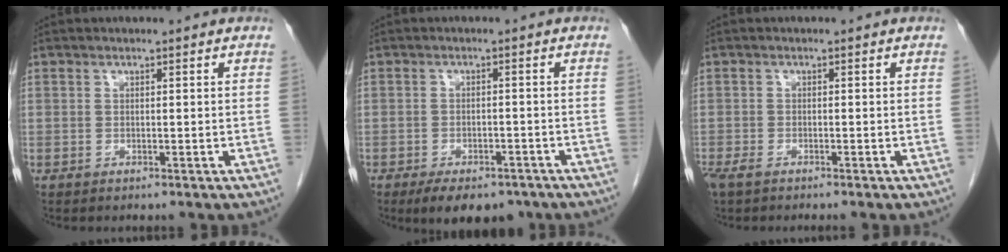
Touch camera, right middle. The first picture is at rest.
{"total": 9.2, "force": [-6.9, 4.0, 4.5], "torque": [-0.056, 0.000, -0.099]}
{"total": 2.7, "force": [-2.1, 0.7, 1.6], "torque": [-0.033, -0.007, -0.036]}